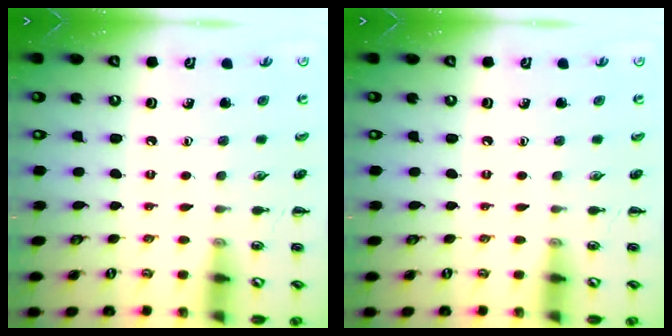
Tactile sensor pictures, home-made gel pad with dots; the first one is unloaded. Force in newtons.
{"total": 0.0}